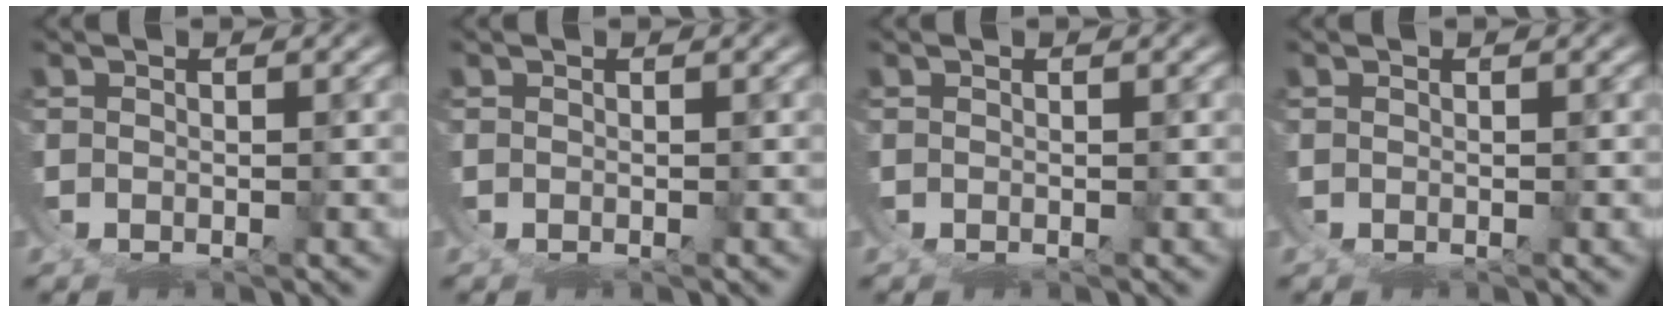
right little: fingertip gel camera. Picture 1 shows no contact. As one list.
[{"total": 0.0}, {"total": 0.0}, {"total": 0.0}]